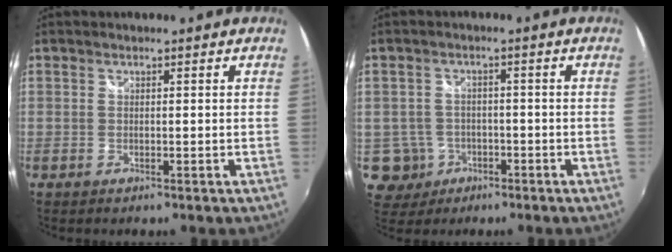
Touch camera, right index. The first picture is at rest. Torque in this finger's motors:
{"motor_torque": [-0.44, 0.28, -0.84, -0.22]}